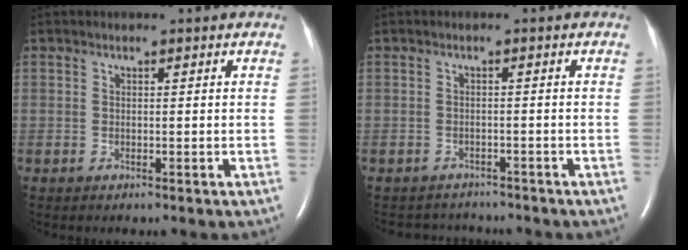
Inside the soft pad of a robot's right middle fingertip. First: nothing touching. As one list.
[{"total": 4.5, "force": [-4.3, 1.4, -0.3], "torque": [-0.001, 0.002, -0.058]}]